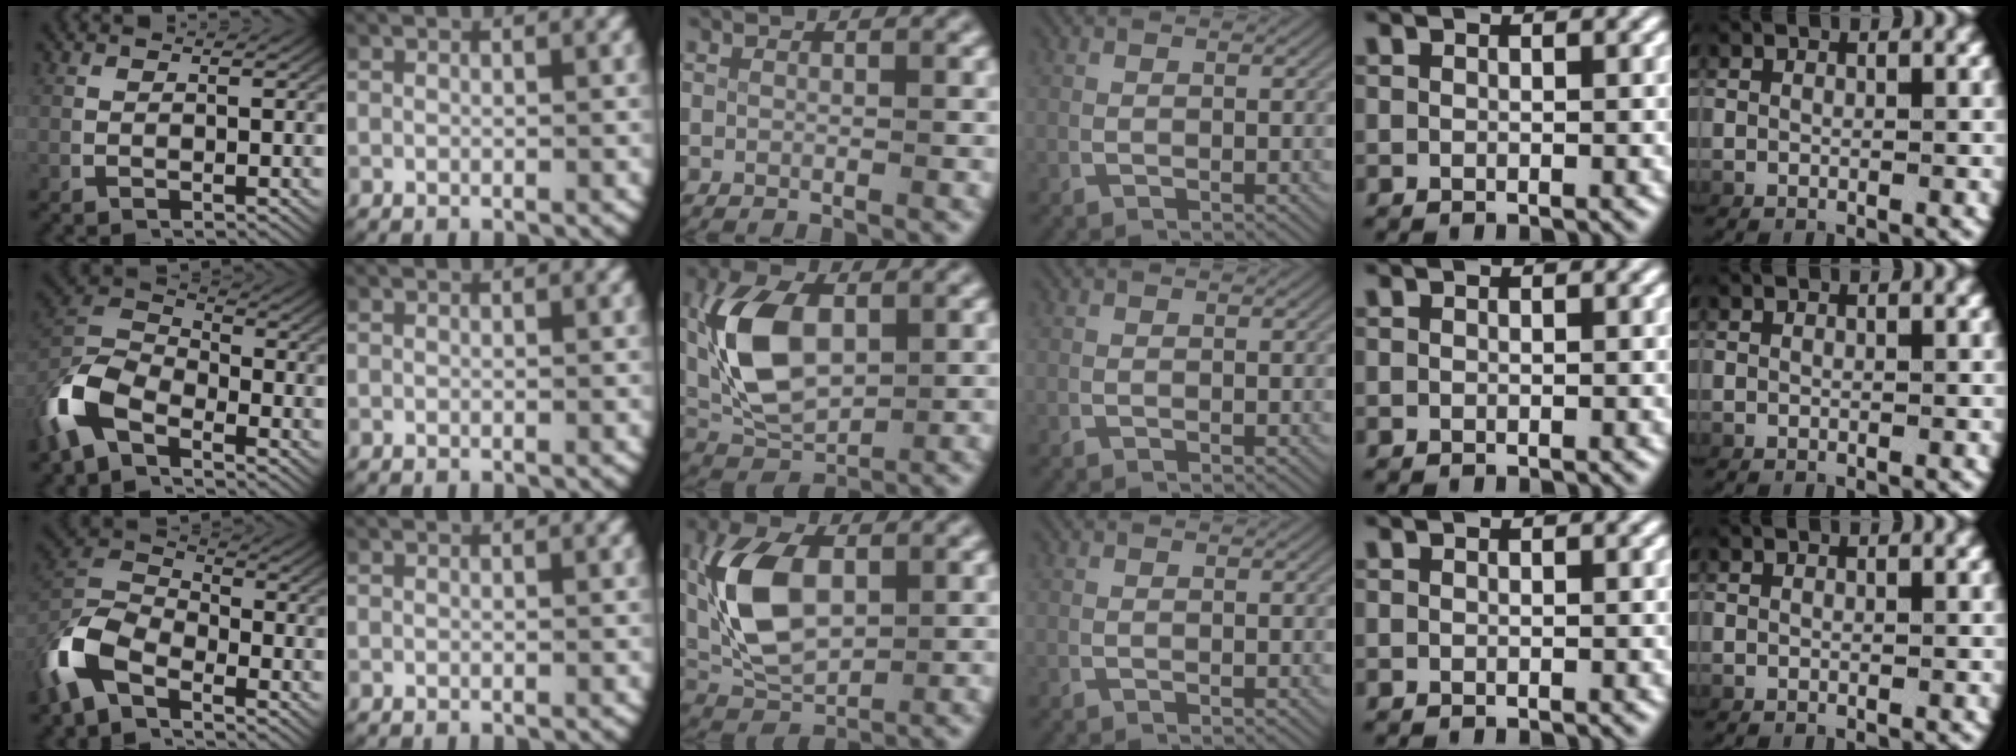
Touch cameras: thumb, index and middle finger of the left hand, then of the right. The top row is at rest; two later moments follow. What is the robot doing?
{"motion": "lift_and_place", "object": "fork"}